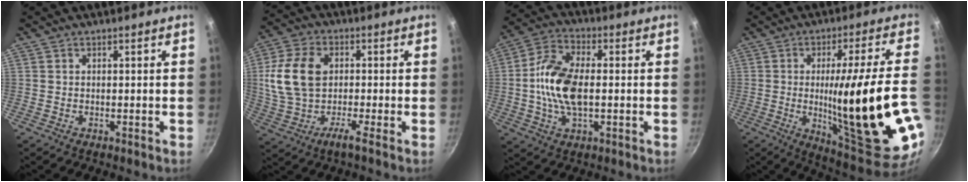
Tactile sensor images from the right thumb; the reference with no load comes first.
{"total": 11.6, "force": [-0.3, 6.4, 9.7], "torque": [-0.193, 0.026, -0.025]}
{"total": 12.8, "force": [-0.3, 6.8, 10.8], "torque": [-0.207, 0.026, -0.017]}
{"total": 26.9, "force": [-4.5, 4.4, 26.2], "torque": [-0.367, -0.012, -0.044]}